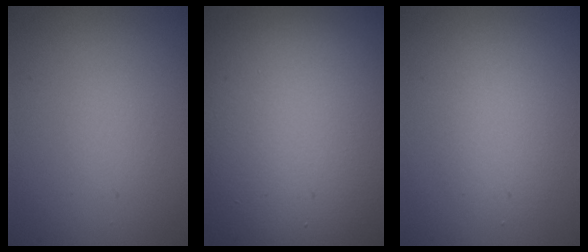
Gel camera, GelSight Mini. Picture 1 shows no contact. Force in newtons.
{"total": 22.0, "press": 21.9, "slide": 1.1}
{"total": 2.5, "press": 2.5, "slide": 0.2}